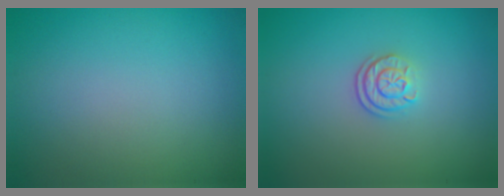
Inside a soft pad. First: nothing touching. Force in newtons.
{"total": 2.2, "press": 1.8, "slide": 1.3}